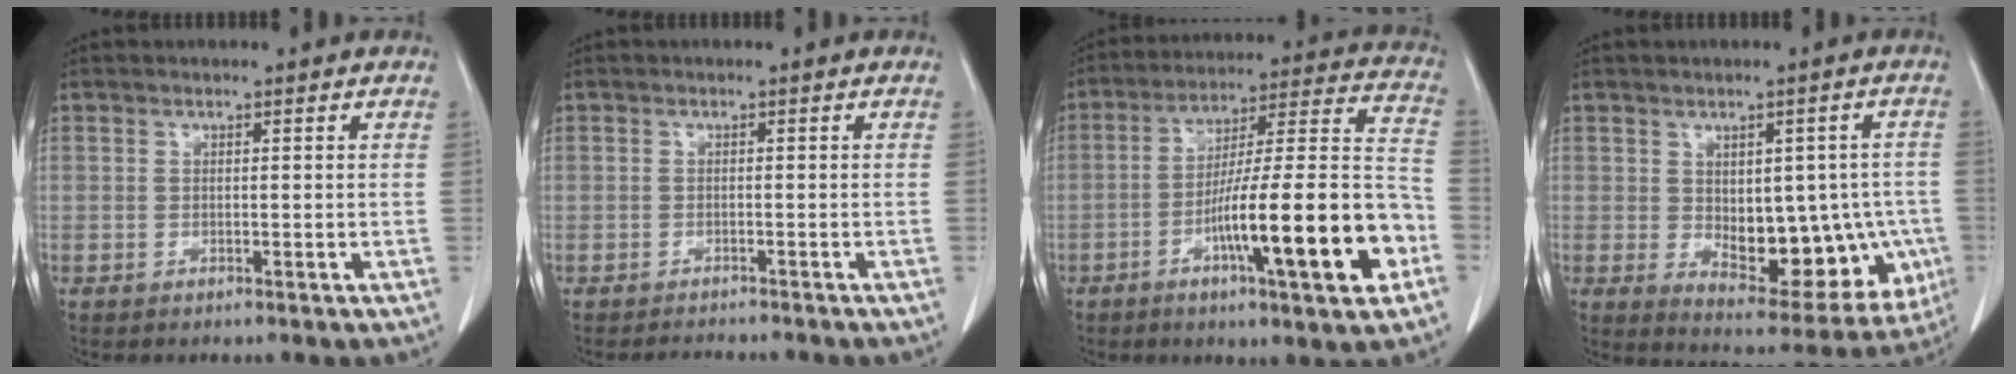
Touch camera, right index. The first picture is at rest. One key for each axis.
{"total": 2.5, "fx": -2.3, "fy": 0.9, "fz": 0.1, "tx": -0.002, "ty": -0.005, "tz": -0.038}
{"total": 20.9, "fx": -7.5, "fy": 1.6, "fz": 19.5, "tx": -0.280, "ty": 0.006, "tz": -0.116}
{"total": 15.2, "fx": -1.9, "fy": 7.8, "fz": 12.9, "tx": -0.167, "ty": 0.006, "tz": 0.001}